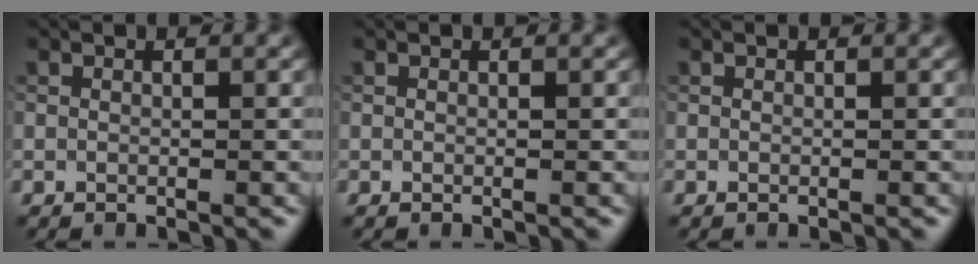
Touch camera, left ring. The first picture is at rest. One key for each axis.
{"total": 0.0}
{"total": 0.0}